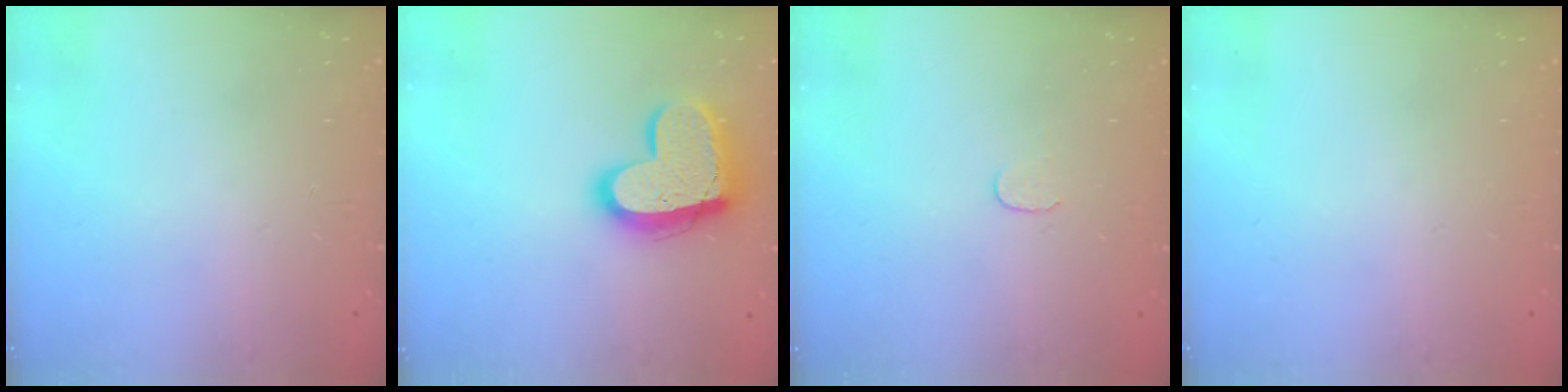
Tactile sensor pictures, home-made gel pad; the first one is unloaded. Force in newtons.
{"total": 16.8, "press": 16.7, "slide": 1.5}
{"total": 3.7, "press": 3.7, "slide": 0.4}
{"total": 0.0}